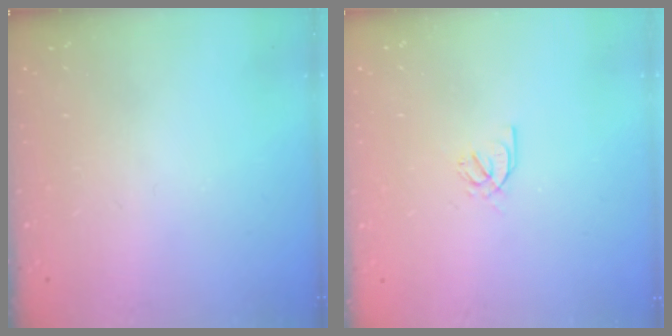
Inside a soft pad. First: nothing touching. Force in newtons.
{"total": 2.6, "press": 2.6, "slide": 0.4}